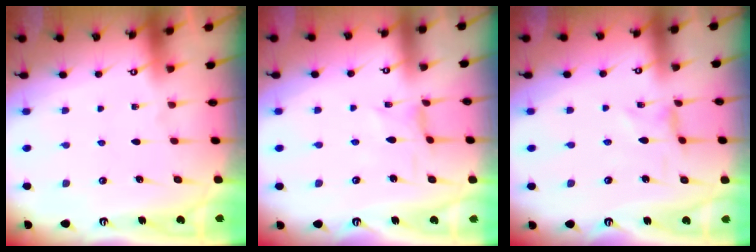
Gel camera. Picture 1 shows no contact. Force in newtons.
{"total": 0.0}
{"total": 0.0}